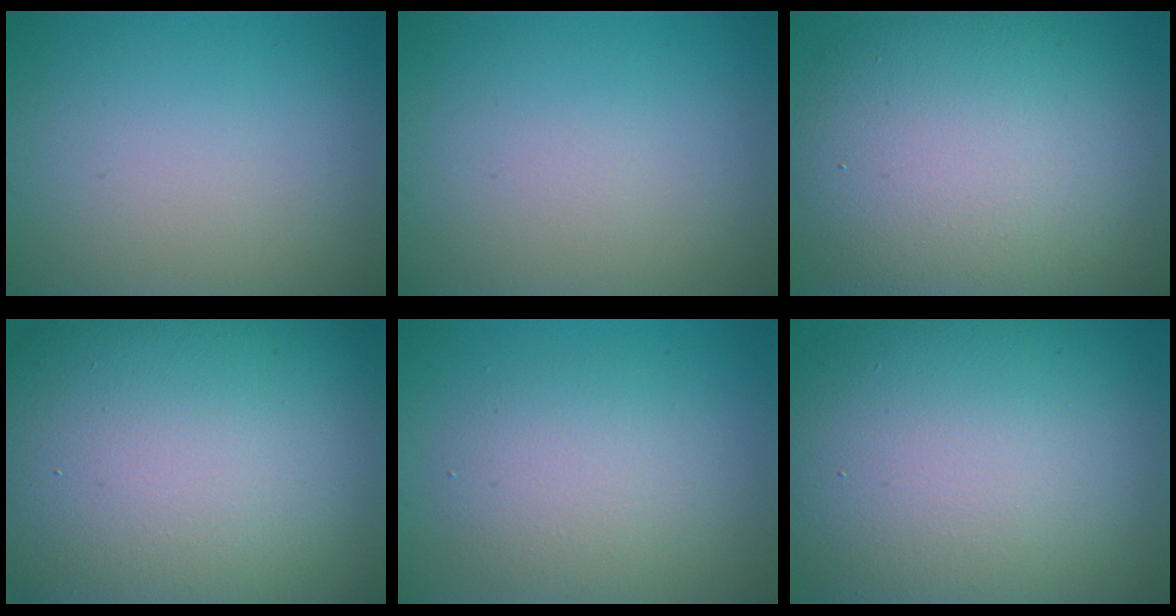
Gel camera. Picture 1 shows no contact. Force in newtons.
{"total": 0.0}
{"total": 13.1, "press": 13.1, "slide": 0.3}
{"total": 23.4, "press": 23.3, "slide": 1.4}
{"total": 3.9, "press": 3.9, "slide": 0.3}
{"total": 16.6, "press": 16.6, "slide": 0.6}